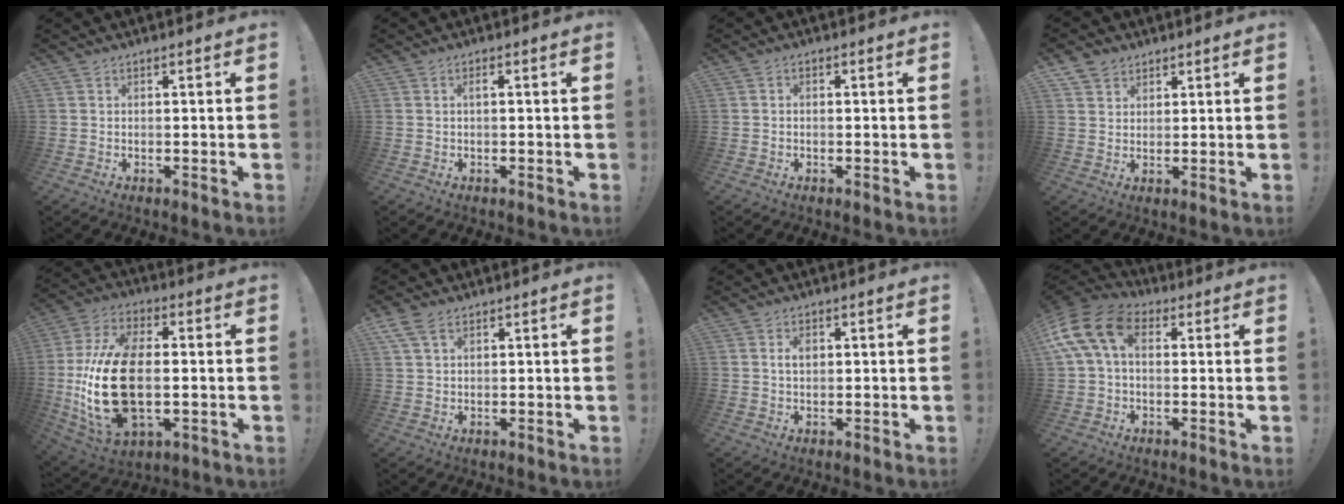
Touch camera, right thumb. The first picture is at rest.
{"total": 1.3, "force": [0.0, 0.1, 1.3], "torque": [-0.031, 0.005, 0.000]}
{"total": 0.9, "force": [-0.6, 0.5, 0.5], "torque": [-0.012, 0.005, -0.010]}
{"total": 4.3, "force": [3.0, 3.0, 0.8], "torque": [-0.019, -0.010, 0.058]}
{"total": 22.9, "force": [-2.1, 13.4, 18.5], "torque": [-0.379, 0.007, -0.023]}
{"total": 4.7, "force": [2.6, 2.3, 3.1], "torque": [-0.071, 0.002, 0.053]}
{"total": 2.1, "force": [0.5, 1.3, 1.6], "torque": [-0.032, 0.006, 0.008]}
{"total": 14.7, "force": [3.8, 9.3, 10.8], "torque": [-0.219, 0.008, 0.073]}